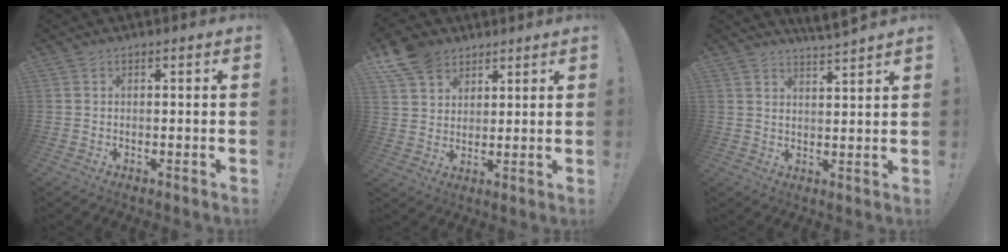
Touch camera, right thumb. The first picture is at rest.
{"total": 9.4, "force": [6.3, 6.5, 2.9], "torque": [-0.059, -0.033, 0.127]}
{"total": 4.8, "force": [4.4, -0.3, 1.8], "torque": [-0.023, -0.032, 0.075]}